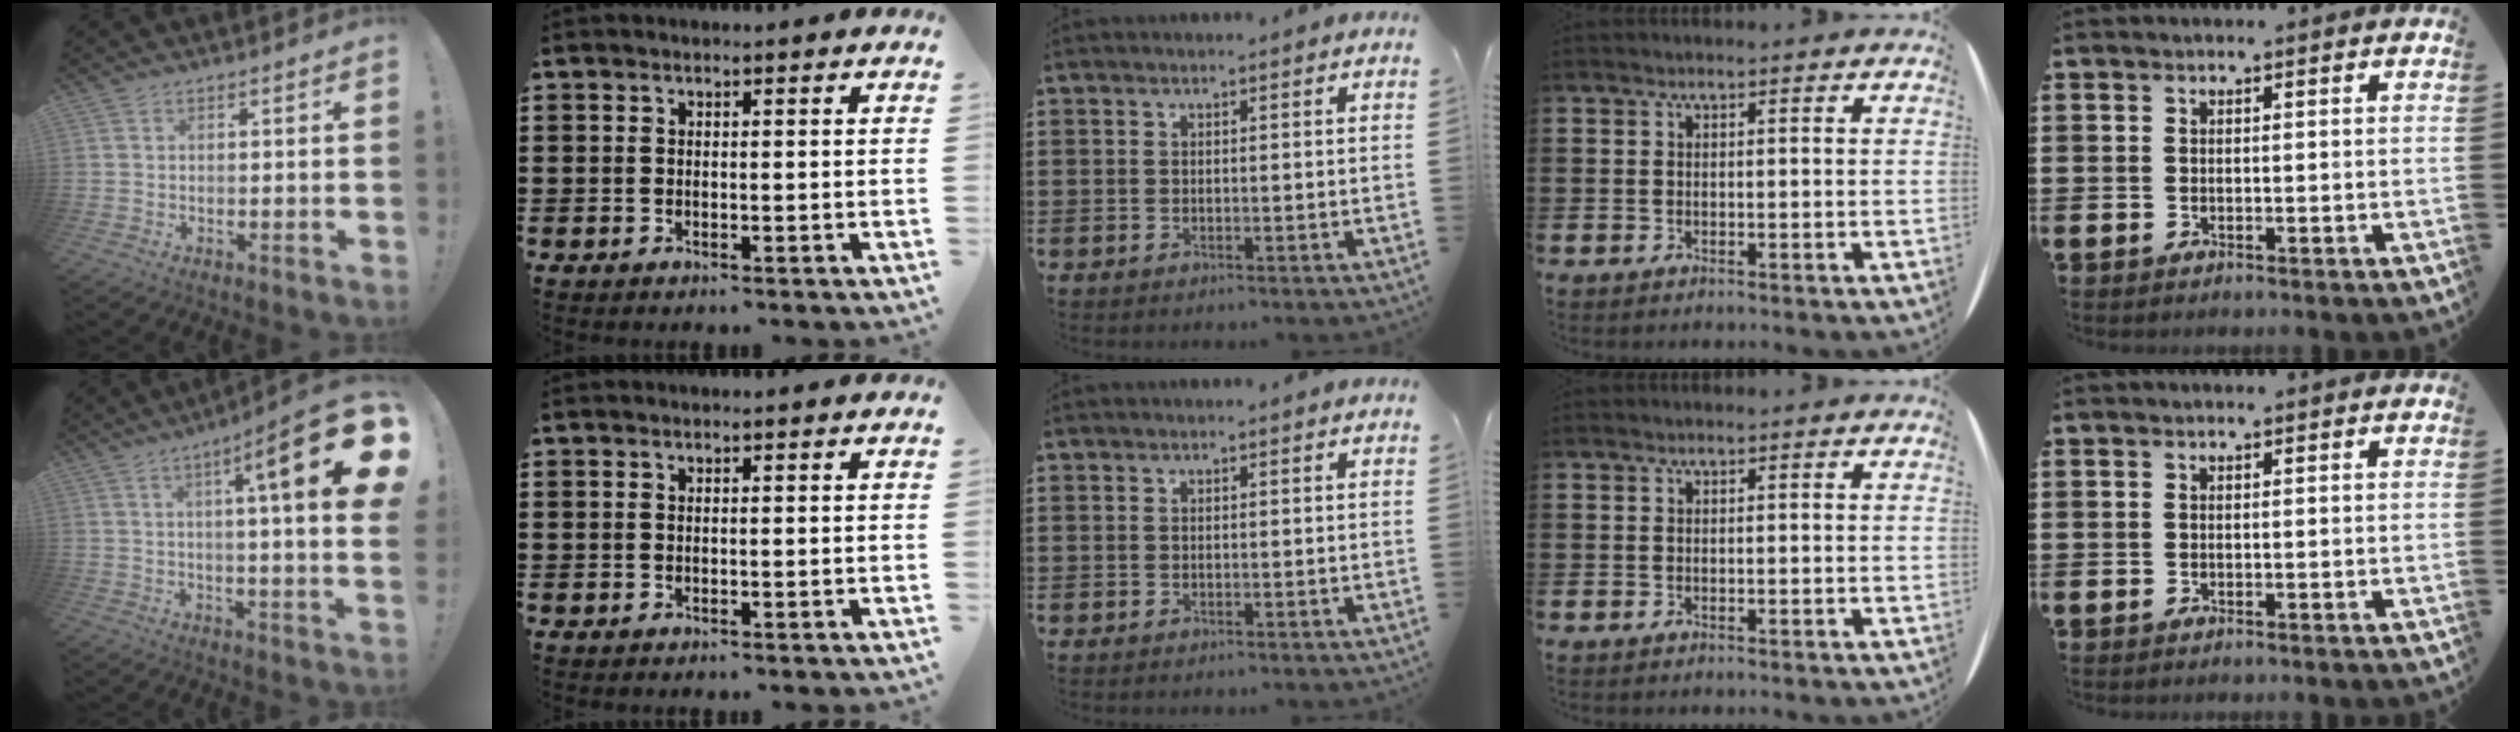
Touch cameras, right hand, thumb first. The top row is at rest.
{"thumb": {"total": 19.5, "force": [5.6, 2.6, 18.5], "torque": [-0.261, -0.031, 0.071]}}